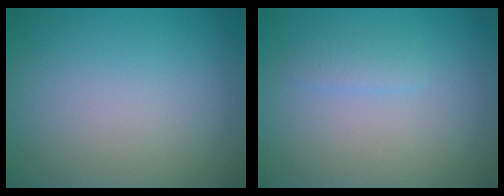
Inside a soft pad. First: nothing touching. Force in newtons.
{"total": 1.1, "press": 1.1, "slide": 0.1}